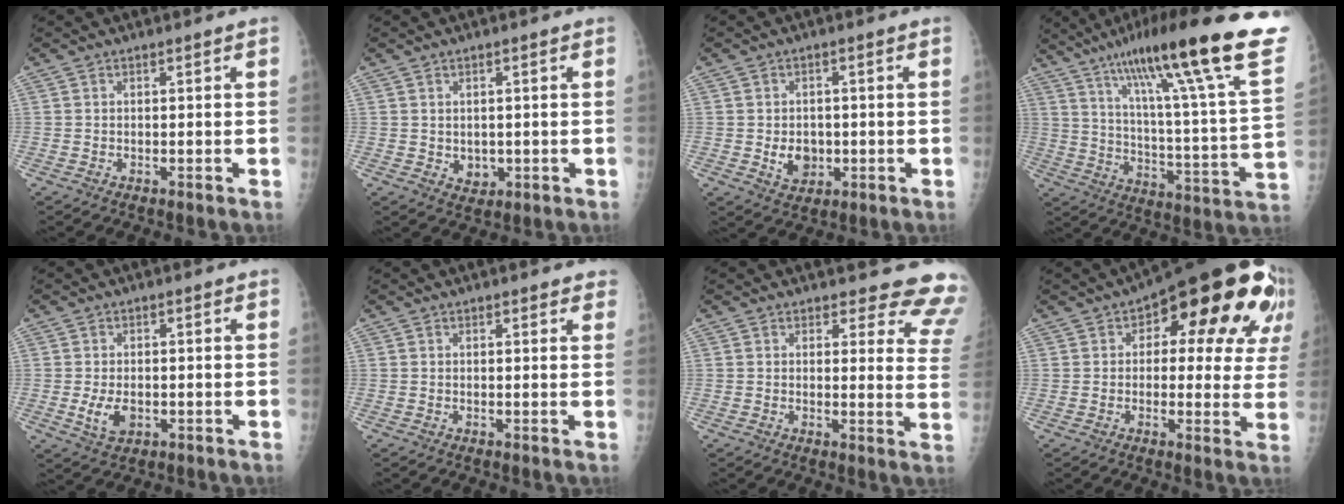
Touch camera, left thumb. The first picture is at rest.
{"total": 3.0, "force": [-0.1, 2.5, 1.6], "torque": [-0.013, -0.003, 0.009]}
{"total": 5.3, "force": [-0.8, 4.3, 3.1], "torque": [-0.026, 0.001, -0.004]}
{"total": 31.0, "force": [20.3, 3.3, 23.2], "torque": [-0.328, -0.067, 0.301]}
{"total": 4.7, "force": [-0.9, 3.0, 3.5], "torque": [-0.060, -0.006, -0.010]}
{"total": 2.4, "force": [1.9, 1.0, 1.1], "torque": [0.012, 0.000, 0.015]}
{"total": 12.9, "force": [12.1, 3.8, 2.1], "torque": [0.036, -0.105, 0.098]}
{"total": 21.1, "force": [8.3, 10.0, 16.7], "torque": [-0.167, 0.006, 0.099]}